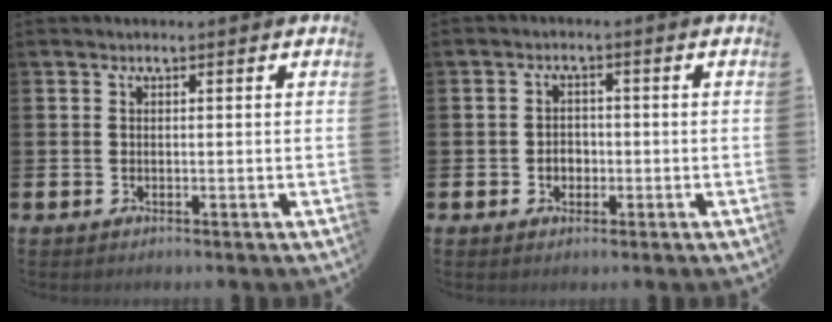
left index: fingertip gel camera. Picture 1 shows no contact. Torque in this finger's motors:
{"motor_torque": [0.20, -0.12, 0.02, 0.05]}